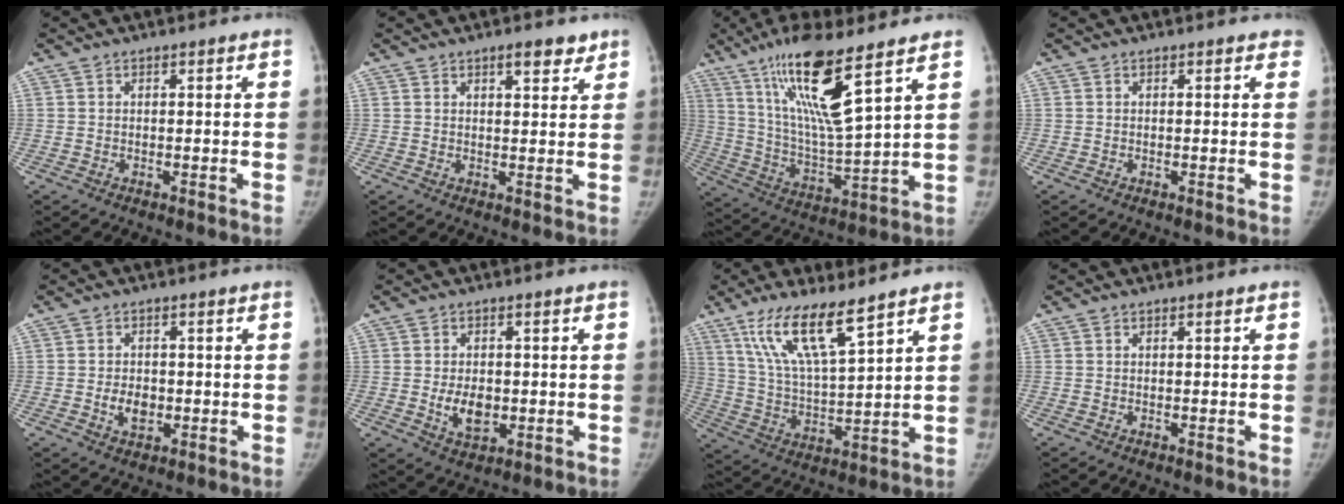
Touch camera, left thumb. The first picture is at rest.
{"total": 4.1, "force": [2.8, 1.6, 2.5], "torque": [-0.018, -0.015, 0.040]}
{"total": 18.1, "force": [10.7, 2.5, 14.4], "torque": [-0.264, -0.061, 0.207]}
{"total": 1.4, "force": [1.1, 0.7, 0.5], "torque": [0.011, -0.002, 0.002]}
{"total": 4.3, "force": [-0.7, 3.1, 2.9], "torque": [-0.038, 0.000, -0.008]}
{"total": 6.2, "force": [-0.6, 4.1, 4.6], "torque": [-0.061, -0.006, -0.001]}
{"total": 13.8, "force": [9.1, 2.7, 10.0], "torque": [-0.182, -0.046, 0.189]}
{"total": 0.0}